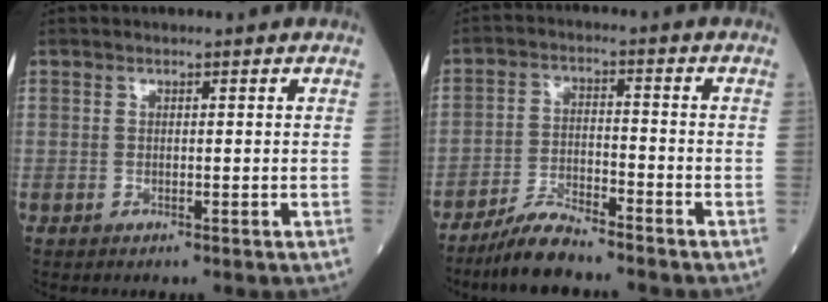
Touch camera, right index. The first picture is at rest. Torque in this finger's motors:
{"motor_torque": [-0.07, -0.34, 0.20, 0.02]}